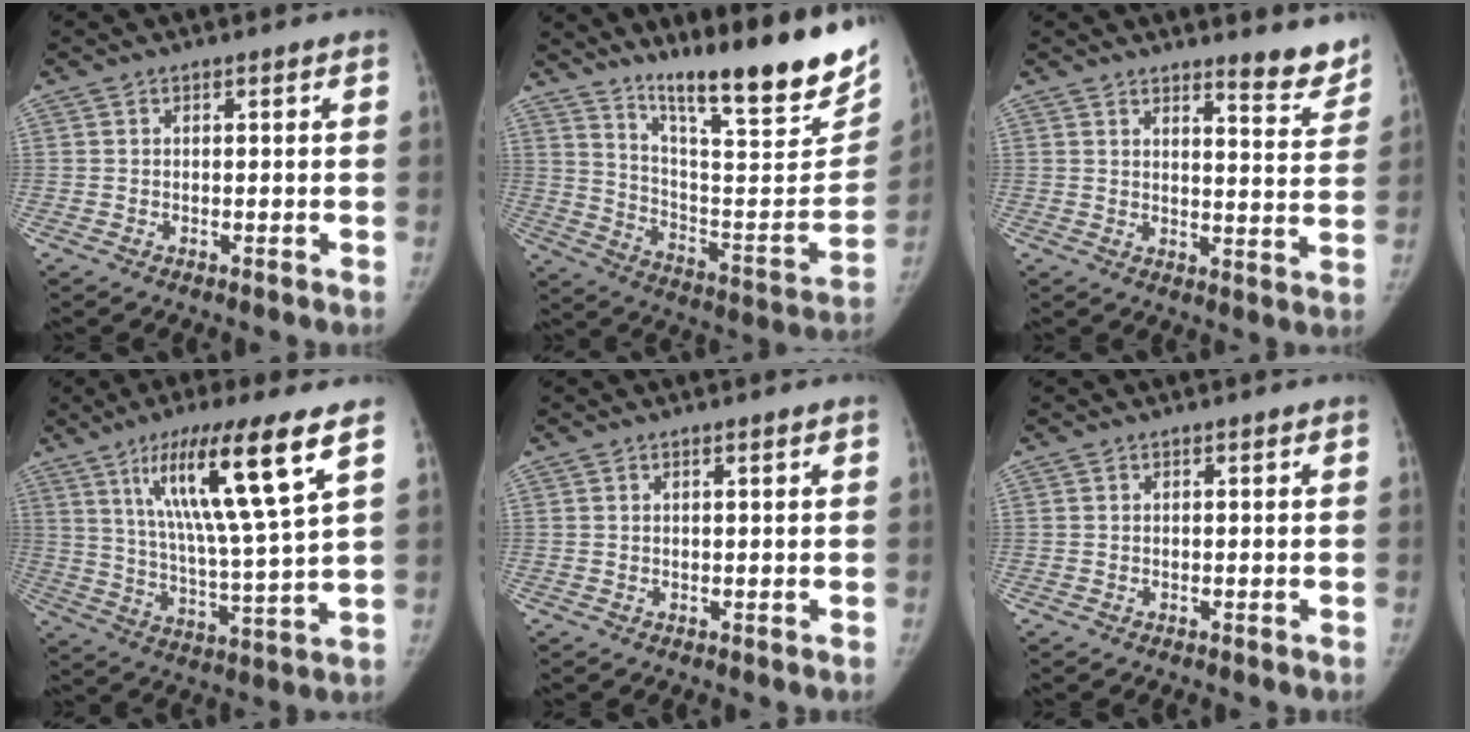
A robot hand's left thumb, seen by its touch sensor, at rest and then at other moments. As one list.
[{"total": 26.1, "force": [19.5, 3.9, 17.0], "torque": [-0.237, -0.115, 0.303]}, {"total": 7.8, "force": [6.7, 1.5, 3.6], "torque": [-0.022, -0.059, 0.082]}, {"total": 18.3, "force": [9.0, 1.3, 15.9], "torque": [-0.271, -0.043, 0.156]}, {"total": 0.8, "force": [0.5, -0.1, 0.6], "torque": [-0.013, -0.002, 0.011]}, {"total": 0.0}]